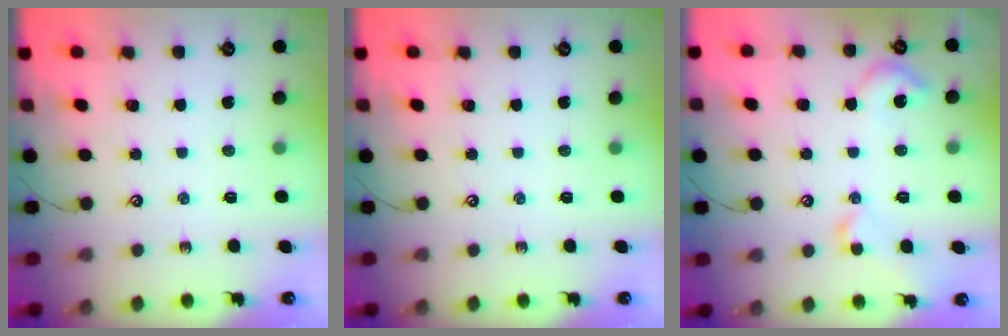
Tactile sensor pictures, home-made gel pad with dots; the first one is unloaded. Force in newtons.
{"total": 0.0}
{"total": 5.8, "press": 5.8, "slide": 0.9}